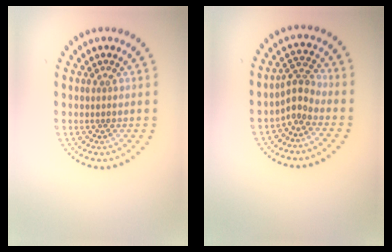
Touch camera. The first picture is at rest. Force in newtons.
{"total": 2.3, "press": 1.5, "slide": 1.7}